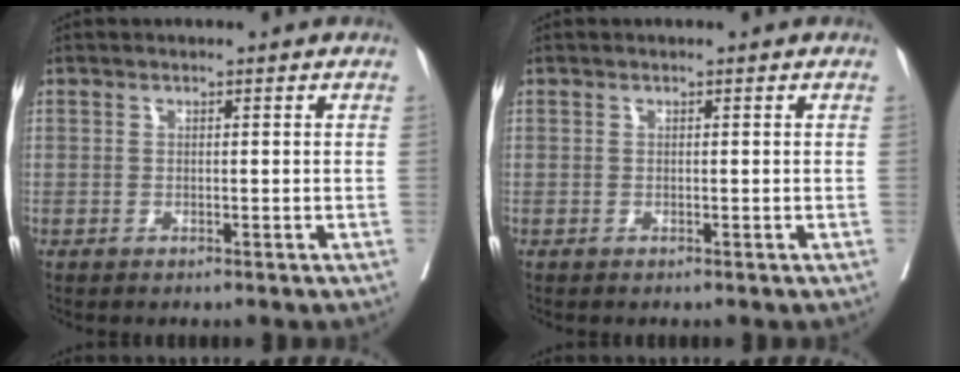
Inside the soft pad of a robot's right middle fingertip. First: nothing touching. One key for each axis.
{"total": 0.0}